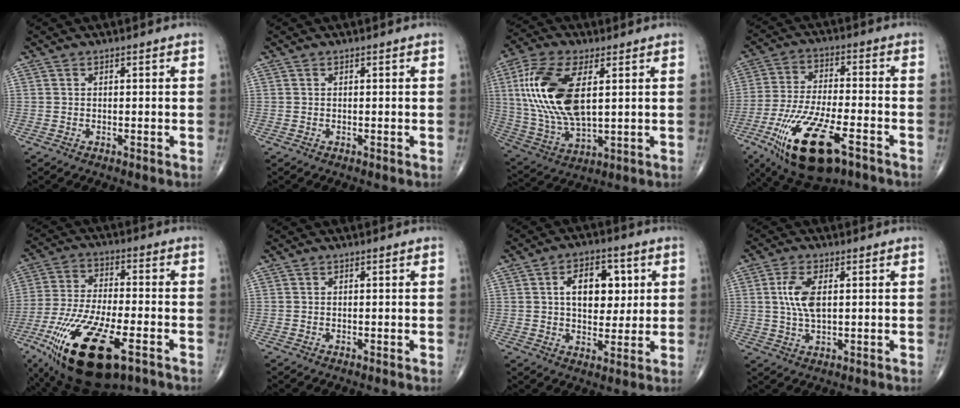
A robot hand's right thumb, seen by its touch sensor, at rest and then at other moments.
{"total": 0.0}
{"total": 18.9, "force": [3.9, 9.0, 16.2], "torque": [-0.341, -0.010, 0.078]}
{"total": 19.4, "force": [-9.2, 7.1, 15.5], "torque": [-0.318, 0.011, -0.154]}
{"total": 23.0, "force": [-11.0, 8.8, 18.2], "torque": [-0.375, 0.007, -0.184]}
{"total": 0.0}
{"total": 10.8, "force": [2.5, 6.7, 8.1], "torque": [-0.076, -0.004, 0.039]}
{"total": 6.4, "force": [1.2, 2.9, 5.6], "torque": [-0.120, -0.002, 0.022]}